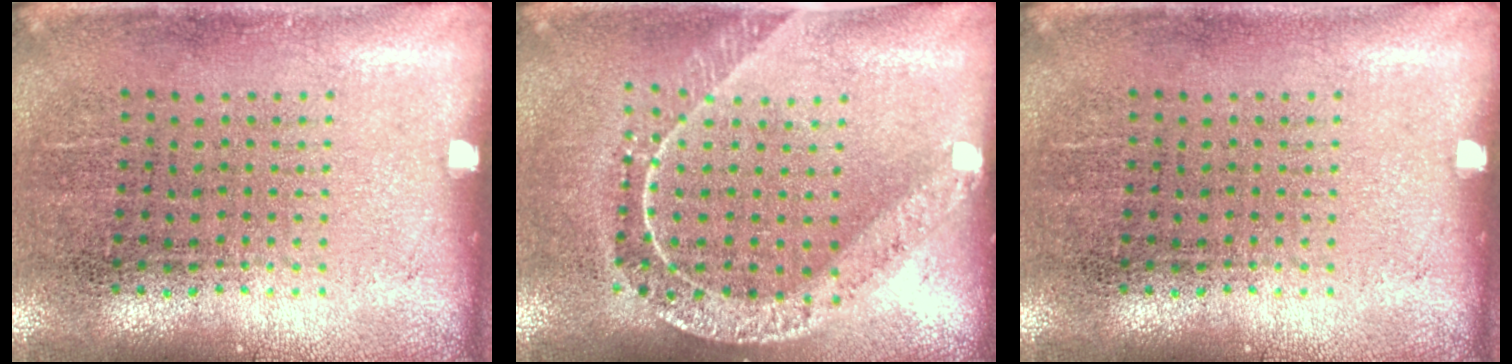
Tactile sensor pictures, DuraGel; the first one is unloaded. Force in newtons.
{"total": 1.7, "press": 1.5, "slide": 0.8}
{"total": 0.0}